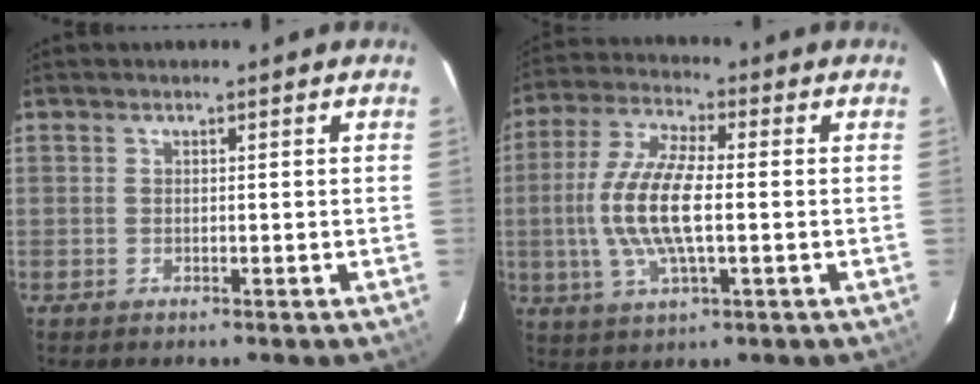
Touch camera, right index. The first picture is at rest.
{"total": 12.6, "force": [-0.9, 3.8, 12.0], "torque": [-0.251, 0.001, -0.020]}